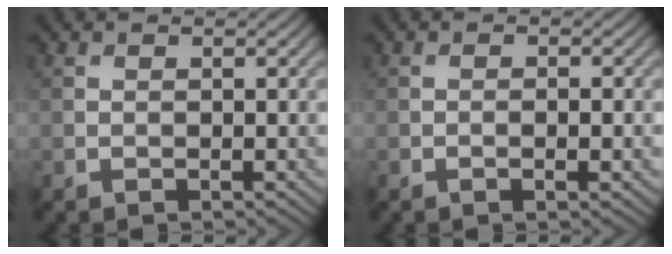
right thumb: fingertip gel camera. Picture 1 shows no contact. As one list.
[{"total": 1.8, "force": [-0.5, 0.3, 1.7], "torque": [-0.028, 0.001, -0.009]}]